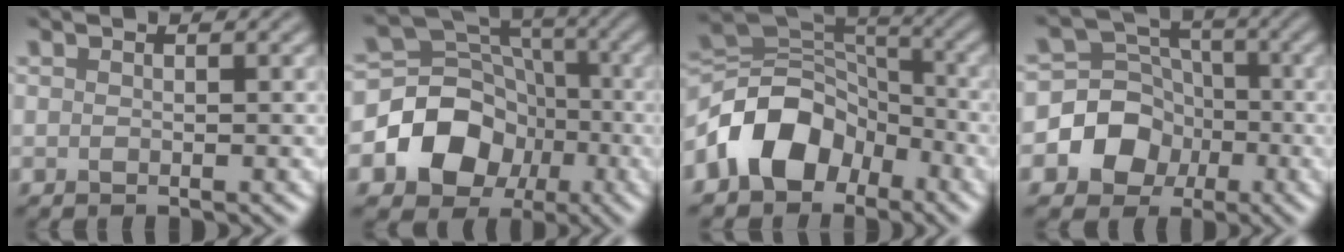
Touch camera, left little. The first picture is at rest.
{"total": 9.4, "force": [-2.9, 8.0, 4.1], "torque": [-0.062, 0.012, -0.079]}
{"total": 8.5, "force": [-4.1, 6.0, 4.4], "torque": [-0.065, 0.011, -0.087]}
{"total": 8.0, "force": [-2.5, 7.2, 2.4], "torque": [-0.025, 0.016, -0.074]}